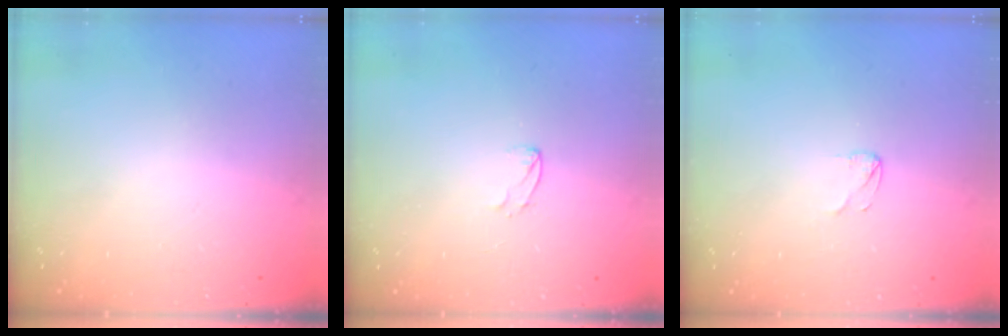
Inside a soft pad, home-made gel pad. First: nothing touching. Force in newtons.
{"total": 3.3, "press": 3.3, "slide": 0.3}
{"total": 2.6, "press": 2.6, "slide": 0.2}